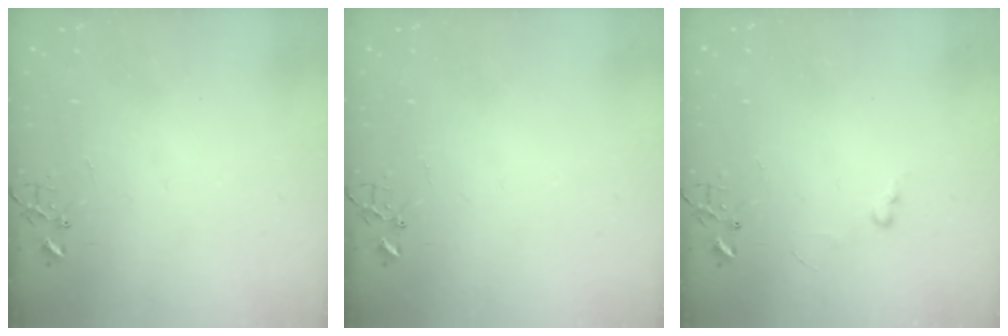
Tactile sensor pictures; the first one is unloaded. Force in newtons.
{"total": 0.0}
{"total": 2.7, "press": 2.7, "slide": 0.4}